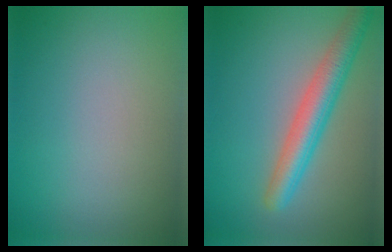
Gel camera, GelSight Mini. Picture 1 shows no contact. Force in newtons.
{"total": 4.9, "press": 4.9, "slide": 0.2}